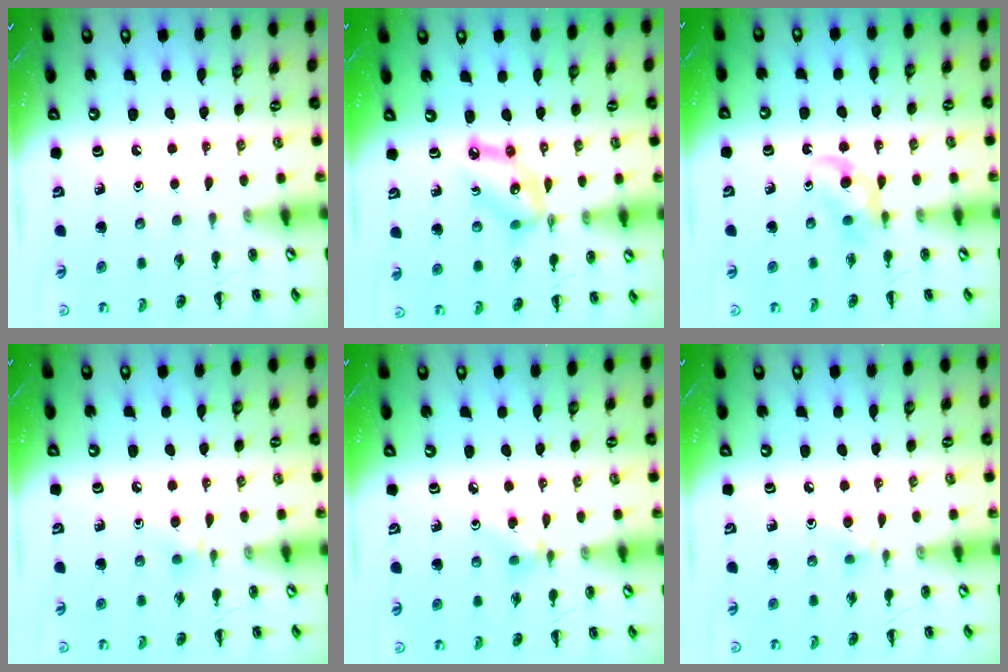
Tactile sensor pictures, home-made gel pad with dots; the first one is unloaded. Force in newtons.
{"total": 9.2, "press": 9.0, "slide": 2.1}
{"total": 3.9, "press": 3.5, "slide": 1.7}
{"total": 4.5, "press": 4.2, "slide": 1.5}
{"total": 3.5, "press": 3.3, "slide": 1.2}
{"total": 4.0, "press": 3.6, "slide": 1.6}